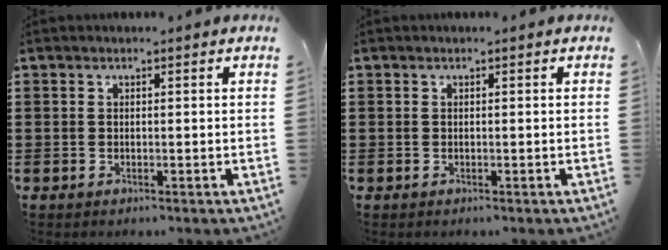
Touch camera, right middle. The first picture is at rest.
{"total": 0.0}